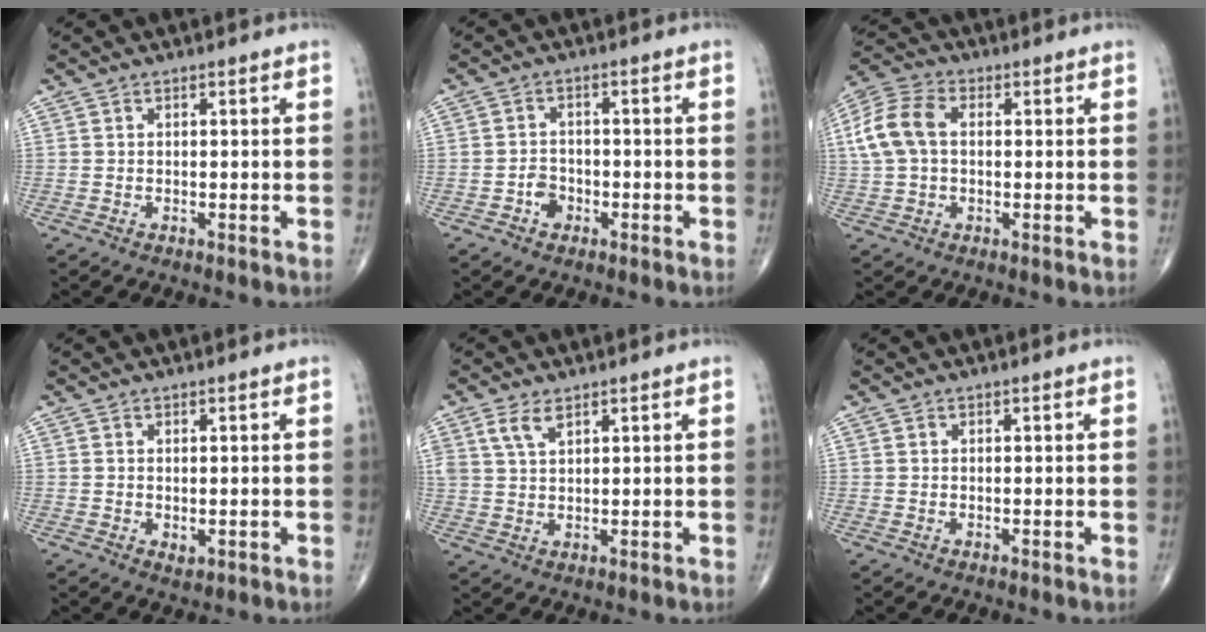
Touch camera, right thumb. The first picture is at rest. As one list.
[{"total": 3.1, "force": [-1.4, 2.4, 1.2], "torque": [-0.005, 0.013, -0.029]}, {"total": 9.5, "force": [1.1, 6.3, 7.0], "torque": [-0.156, 0.028, 0.017]}, {"total": 1.4, "force": [-0.2, 0.8, 1.1], "torque": [-0.013, -0.004, 0.000]}, {"total": 4.1, "force": [2.4, 1.9, 2.7], "torque": [-0.055, -0.002, 0.052]}, {"total": 0.0}]